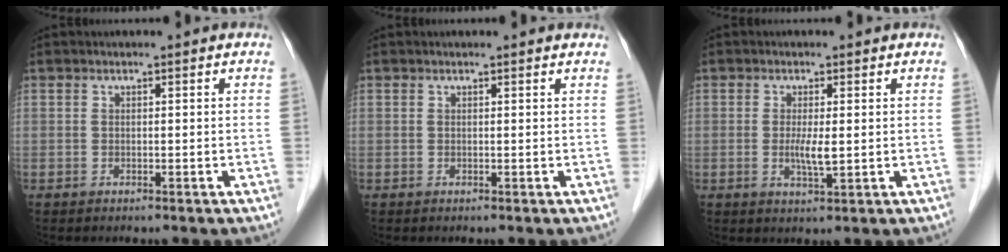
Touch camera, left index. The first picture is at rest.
{"total": 1.5, "force": [1.5, 0.2, 0.4], "torque": [-0.012, 0.003, 0.009]}
{"total": 3.1, "force": [-0.1, 0.4, 3.1], "torque": [-0.062, -0.009, -0.001]}